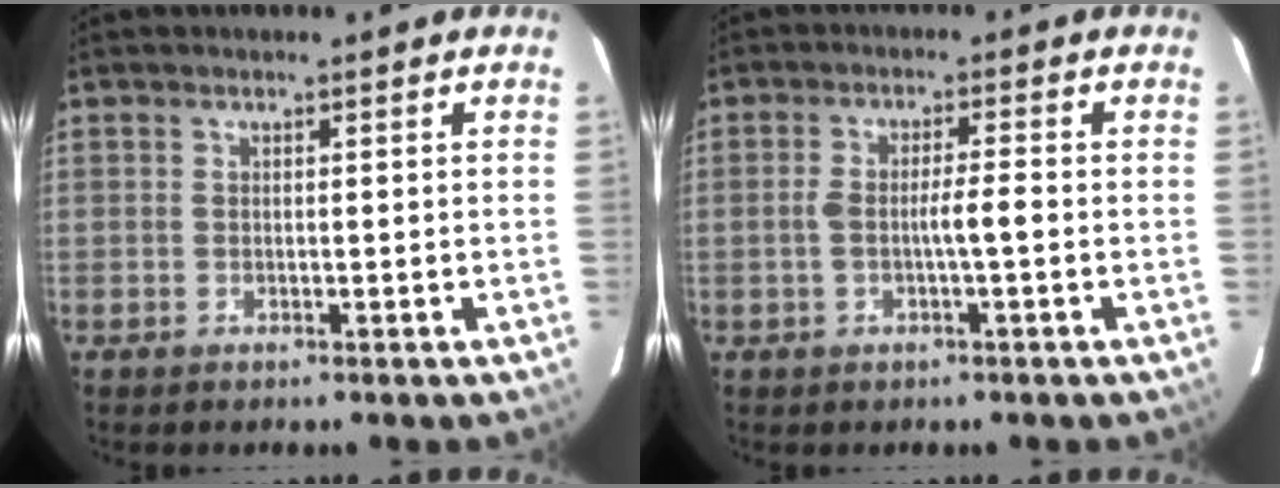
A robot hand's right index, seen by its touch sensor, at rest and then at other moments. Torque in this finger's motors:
{"motor_torque": [0.77, 0.14, 0.22, 0.09]}